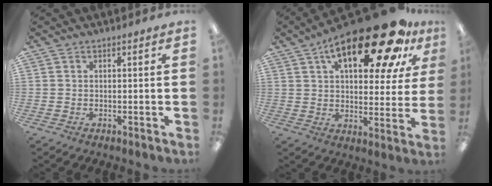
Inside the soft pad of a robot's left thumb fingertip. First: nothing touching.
{"total": 24.8, "force": [13.3, 9.9, 18.4], "torque": [-0.271, -0.062, 0.212]}